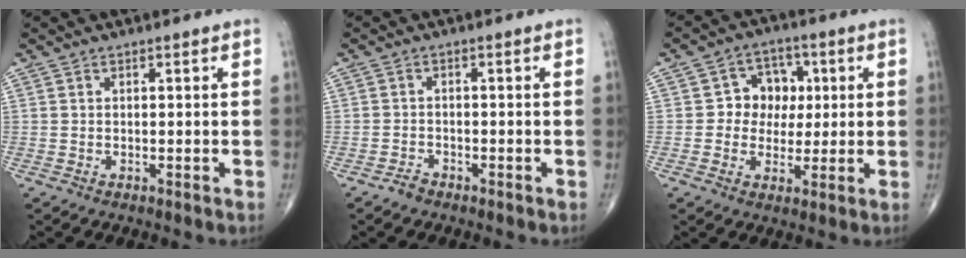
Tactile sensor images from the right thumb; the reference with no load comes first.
{"total": 1.6, "force": [-1.4, 0.8, 0.2], "torque": [-0.006, 0.004, -0.026]}
{"total": 8.0, "force": [1.0, 7.1, 3.7], "torque": [0.000, 0.010, 0.009]}